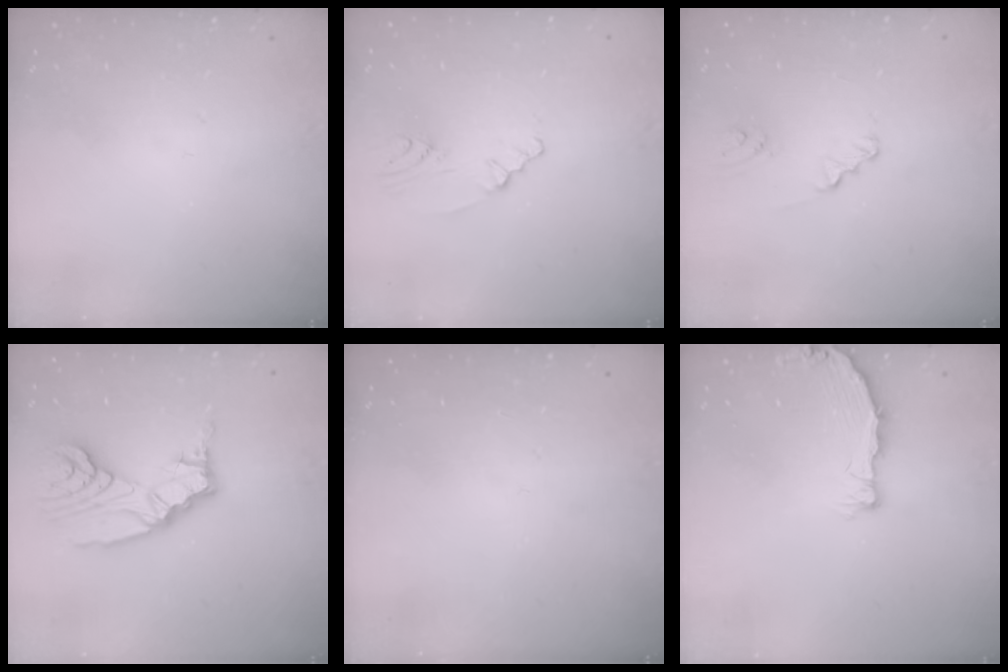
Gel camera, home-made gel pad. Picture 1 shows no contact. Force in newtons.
{"total": 2.0, "press": 2.0, "slide": 0.4}
{"total": 2.2, "press": 2.2, "slide": 0.3}
{"total": 13.4, "press": 13.3, "slide": 1.3}
{"total": 0.0}
{"total": 5.4, "press": 5.4, "slide": 0.4}